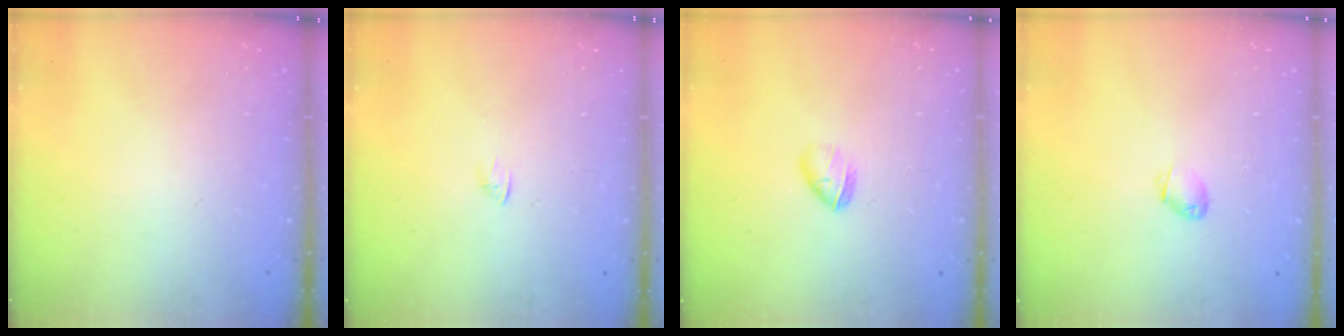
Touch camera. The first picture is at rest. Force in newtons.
{"total": 1.4, "press": 1.3, "slide": 0.4}
{"total": 4.0, "press": 3.8, "slide": 1.0}
{"total": 2.4, "press": 2.4, "slide": 0.4}